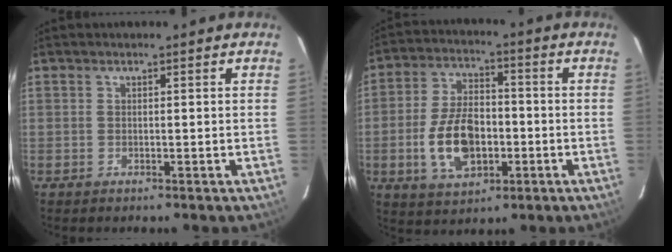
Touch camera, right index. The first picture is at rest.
{"total": 12.7, "force": [-3.1, 7.4, 9.8], "torque": [-0.196, 0.008, -0.045]}